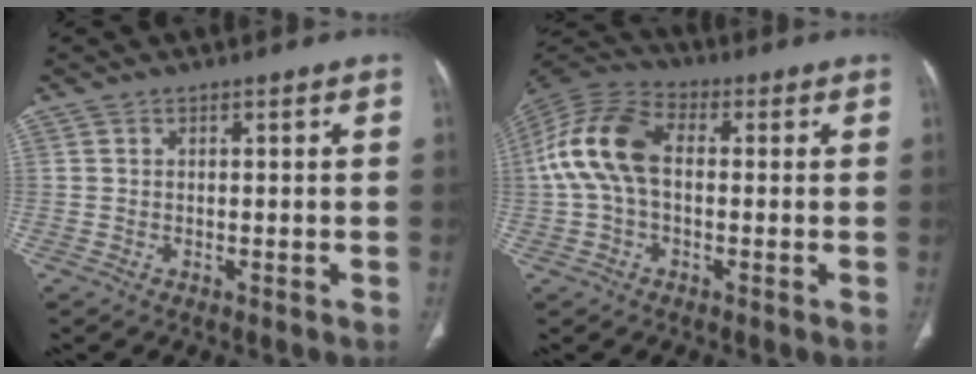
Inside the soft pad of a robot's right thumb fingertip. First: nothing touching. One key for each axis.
{"total": 12.9, "fx": 0.4, "fy": 8.1, "fz": 10.0, "tx": -0.207, "ty": 0.033, "tz": -0.002}